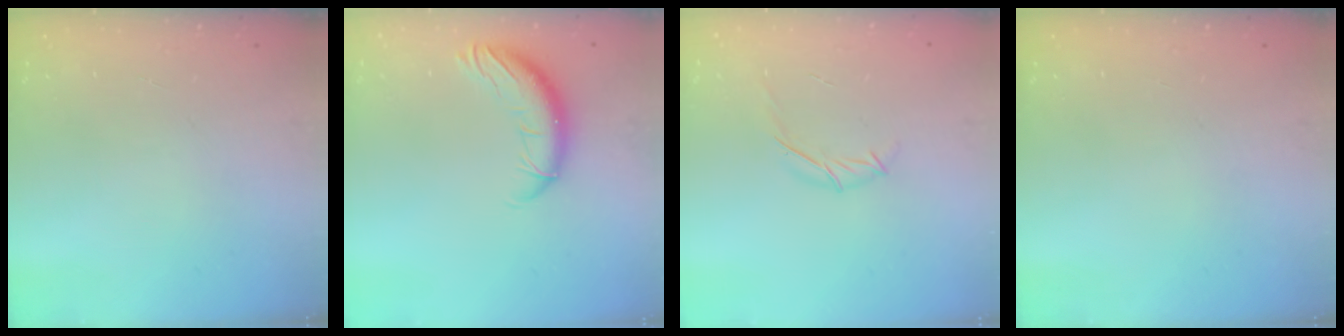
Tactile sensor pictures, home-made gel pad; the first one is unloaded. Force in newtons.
{"total": 10.5, "press": 10.4, "slide": 1.7}
{"total": 6.0, "press": 5.9, "slide": 1.0}
{"total": 0.0}